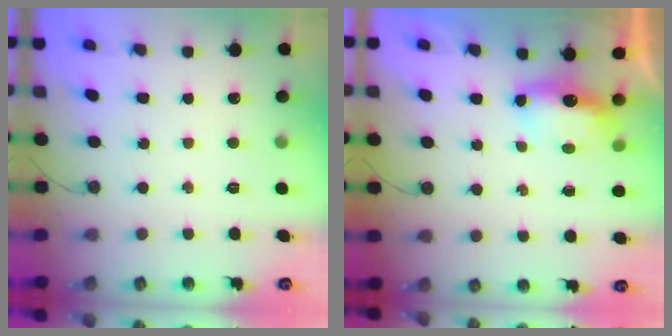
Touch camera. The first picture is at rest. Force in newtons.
{"total": 6.2, "press": 6.2, "slide": 0.2}